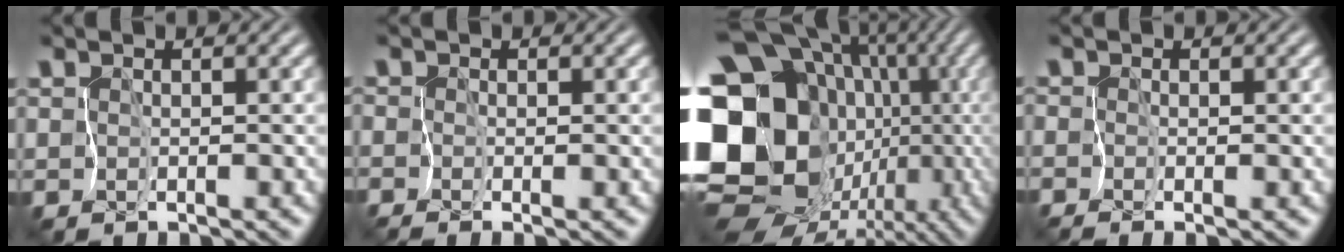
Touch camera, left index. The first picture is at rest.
{"total": 0.0}
{"total": 18.7, "force": [-0.4, 15.2, 11.0], "torque": [-0.205, 0.006, 0.013]}
{"total": 0.0}